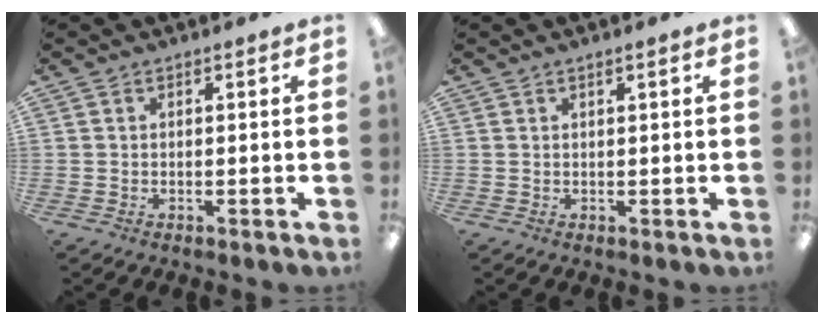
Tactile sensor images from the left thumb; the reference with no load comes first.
{"total": 1.2, "force": [0.7, 0.1, 1.0], "torque": [-0.019, -0.001, 0.012]}